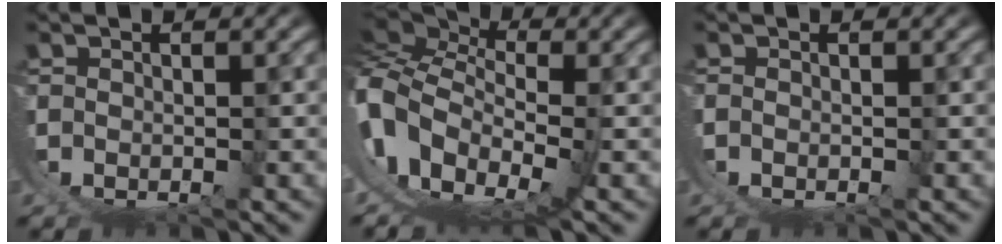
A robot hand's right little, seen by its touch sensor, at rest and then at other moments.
{"total": 13.2, "force": [-0.4, 9.7, 8.9], "torque": [-0.202, -0.045, -0.007]}
{"total": 1.2, "force": [-0.3, -1.2, 0.3], "torque": [-0.001, -0.004, -0.002]}